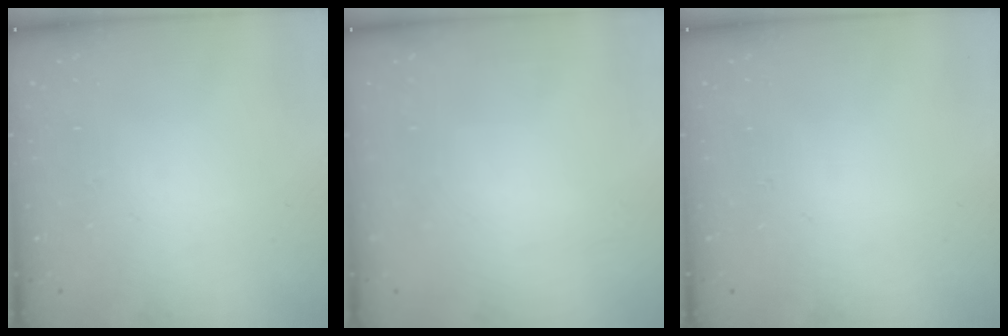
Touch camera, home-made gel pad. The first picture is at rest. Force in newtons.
{"total": 0.0}
{"total": 0.0}